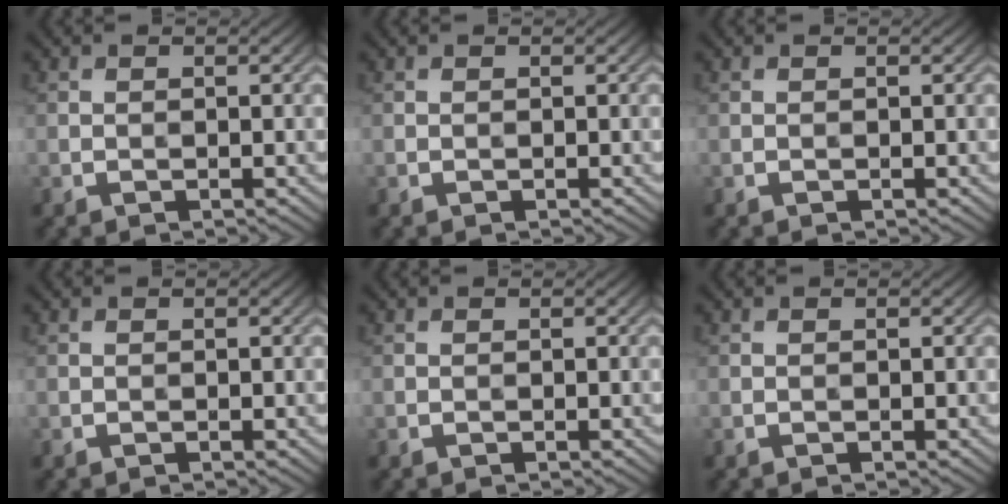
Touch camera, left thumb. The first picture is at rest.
{"total": 0.0}
{"total": 0.0}
{"total": 0.0}
{"total": 0.0}
{"total": 0.0}